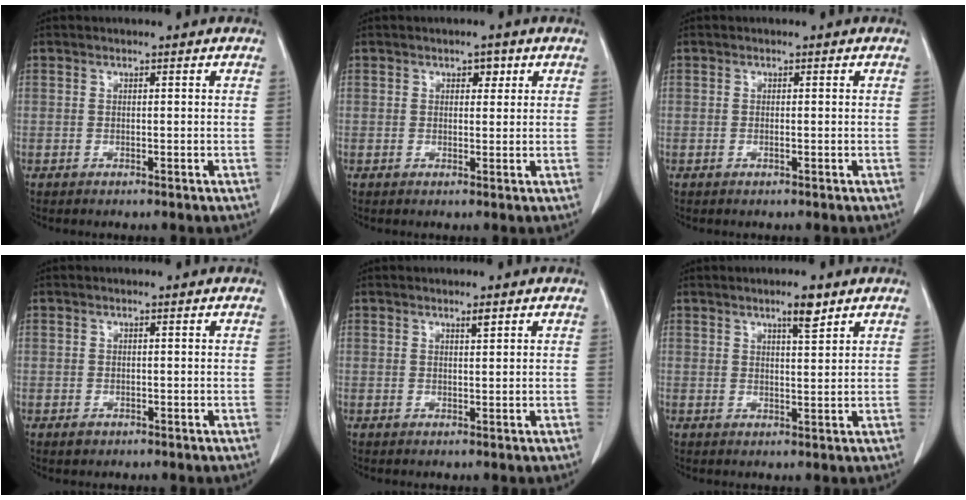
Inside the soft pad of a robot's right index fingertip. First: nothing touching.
{"total": 2.5, "force": [1.1, 1.6, 1.5], "torque": [-0.029, 0.011, 0.020]}
{"total": 0.7, "force": [-0.2, 0.3, 0.7], "torque": [-0.017, -0.001, -0.001]}
{"total": 1.4, "force": [-0.5, 1.2, 0.6], "torque": [-0.008, 0.002, 0.000]}
{"total": 1.4, "force": [1.0, 0.3, 0.9], "torque": [-0.020, -0.001, 0.019]}
{"total": 4.0, "force": [2.7, 0.7, 2.8], "torque": [-0.049, -0.001, 0.045]}